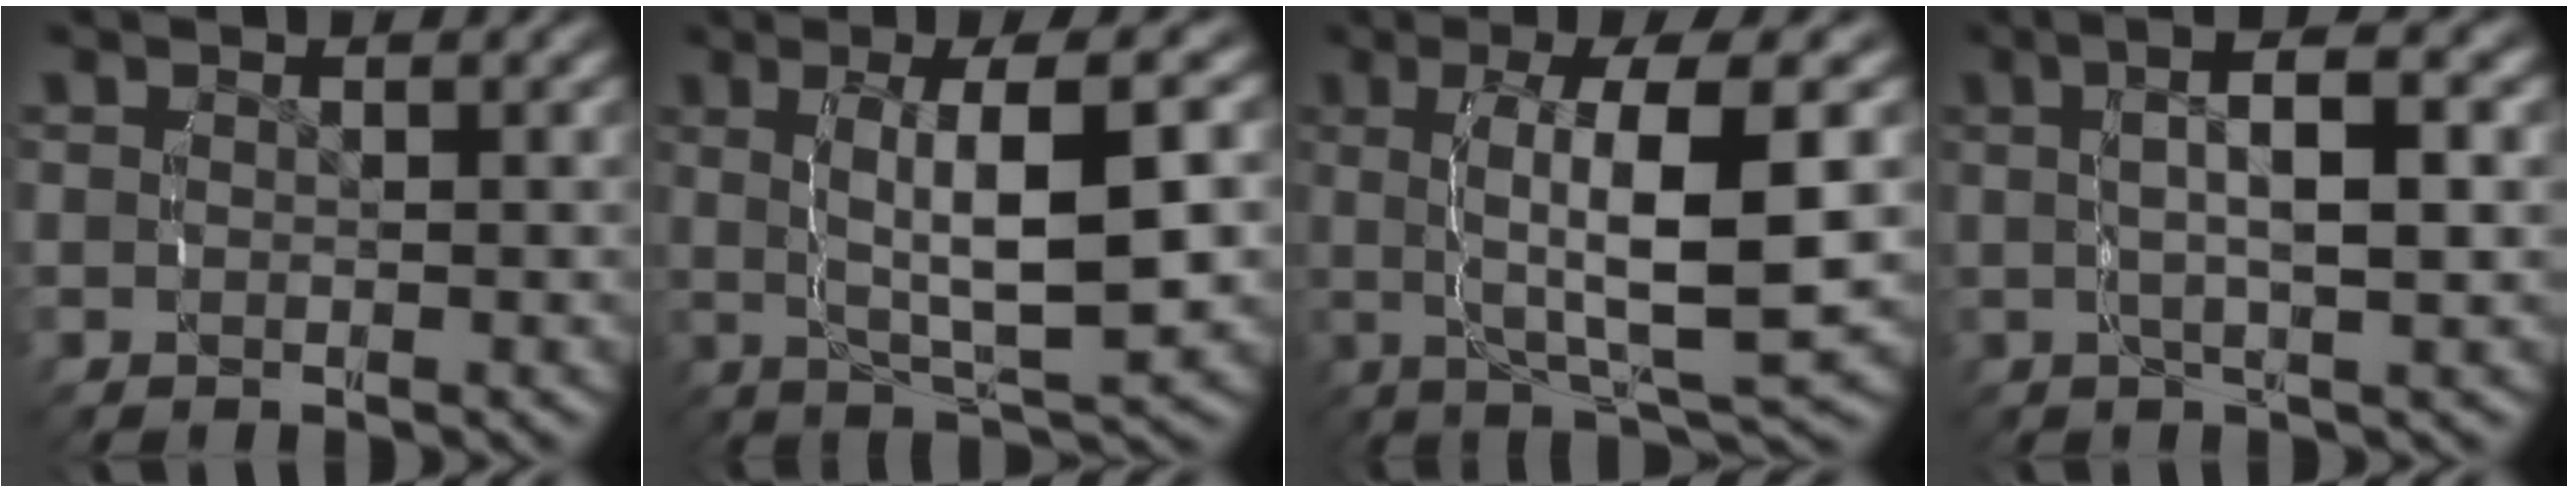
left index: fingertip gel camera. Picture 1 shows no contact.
{"total": 7.5, "force": [0.6, 1.7, 7.3], "torque": [-0.117, 0.008, 0.015]}
{"total": 8.7, "force": [0.7, 1.8, 8.5], "torque": [-0.136, 0.007, 0.013]}
{"total": 5.9, "force": [2.0, 1.1, 5.5], "torque": [-0.087, 0.017, 0.026]}